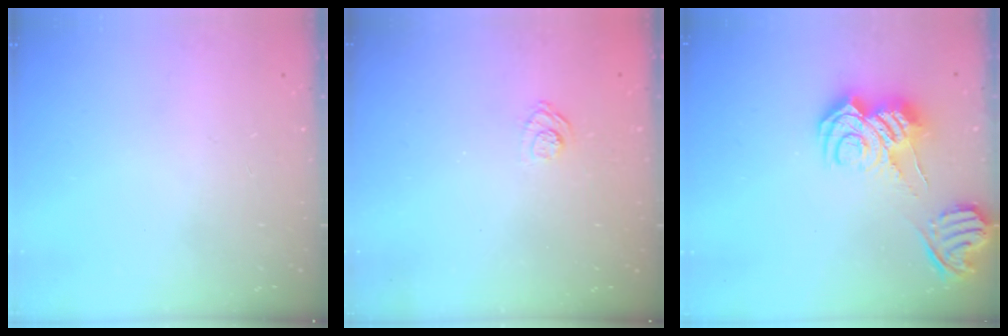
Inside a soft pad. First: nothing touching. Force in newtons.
{"total": 3.4, "press": 3.0, "slide": 1.5}
{"total": 15.1, "press": 15.0, "slide": 1.6}